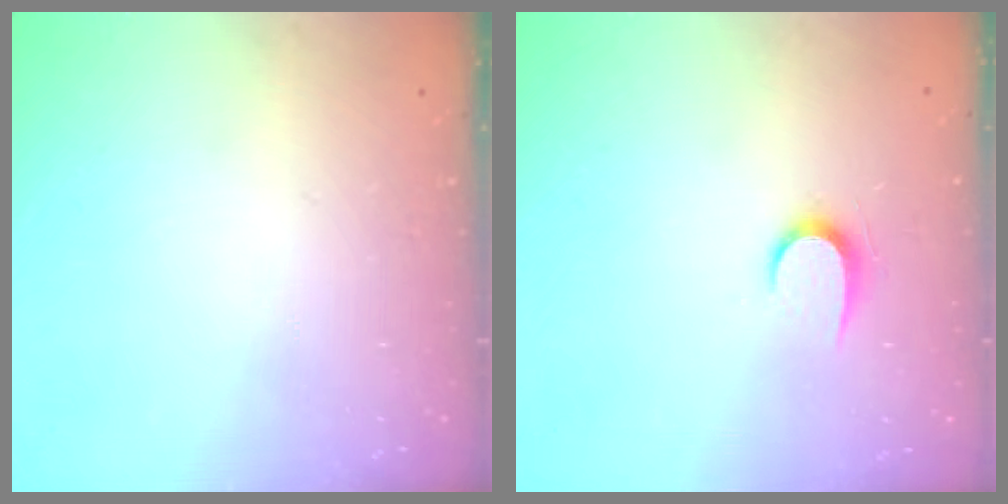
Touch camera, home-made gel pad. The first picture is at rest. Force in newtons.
{"total": 6.1, "press": 6.1, "slide": 0.6}